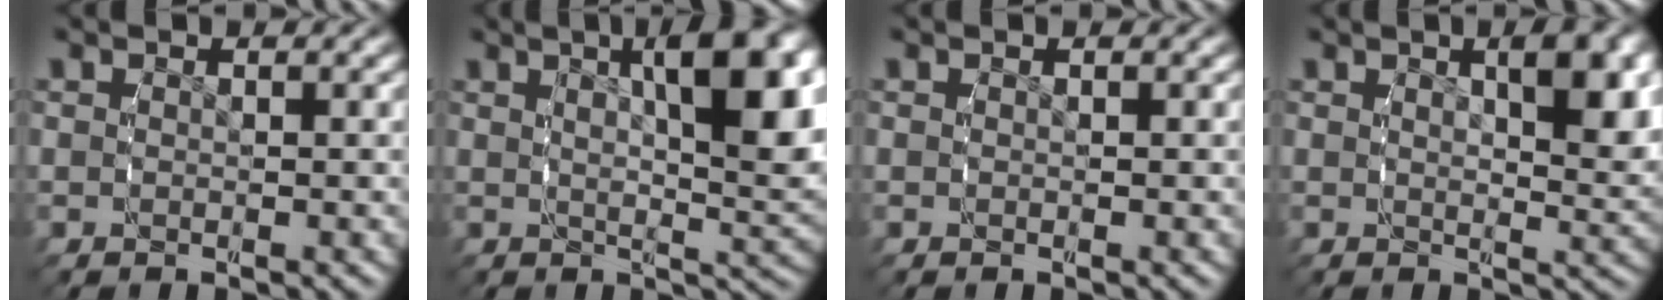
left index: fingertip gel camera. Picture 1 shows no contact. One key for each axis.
{"total": 9.2, "fx": 2.7, "fy": 3.2, "fz": 8.2, "tx": -0.095, "ty": 0.009, "tz": 0.044}
{"total": 0.0}
{"total": 4.3, "fx": 1.3, "fy": 1.0, "fz": 3.9, "tx": -0.040, "ty": -0.005, "tz": 0.028}